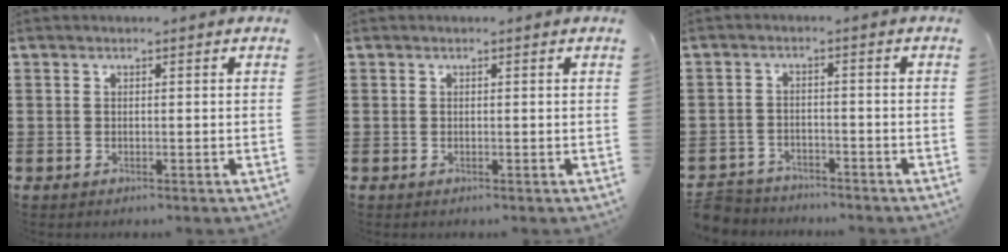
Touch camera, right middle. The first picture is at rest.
{"total": 0.0}
{"total": 3.6, "force": [-3.6, 0.7, -0.1], "torque": [-0.012, -0.004, -0.079]}